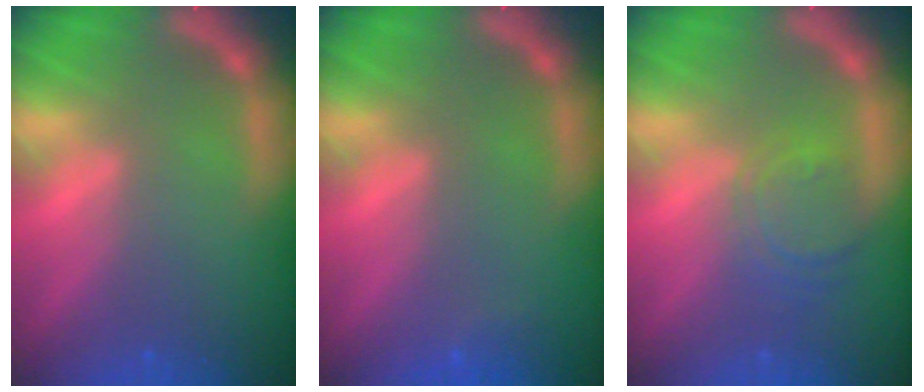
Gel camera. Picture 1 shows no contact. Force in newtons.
{"total": 0.9}
{"total": 4.0}